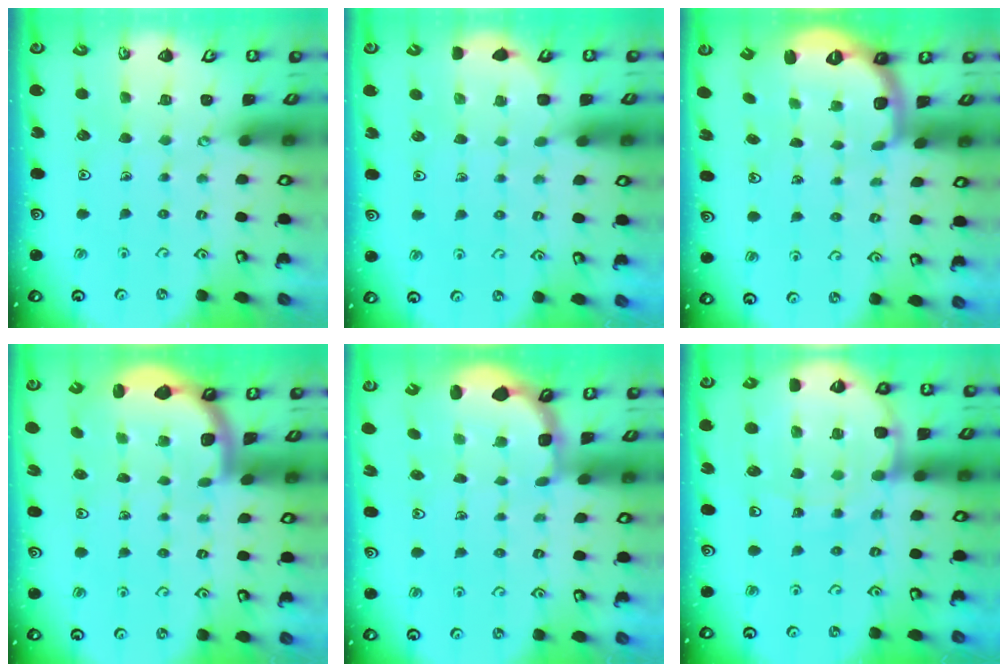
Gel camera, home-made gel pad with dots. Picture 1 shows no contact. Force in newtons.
{"total": 2.7, "press": 2.6, "slide": 0.8}
{"total": 2.7, "press": 1.7, "slide": 2.1}
{"total": 1.8, "press": 1.8, "slide": 0.1}
{"total": 2.6, "press": 1.9, "slide": 1.8}
{"total": 11.7, "press": 11.6, "slide": 1.4}